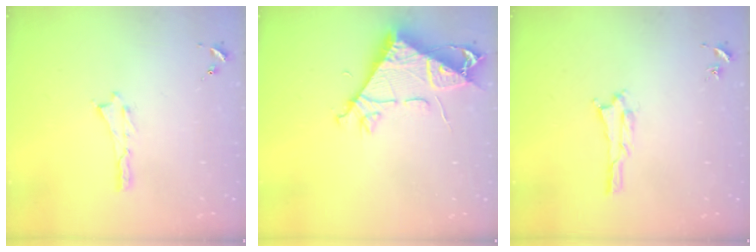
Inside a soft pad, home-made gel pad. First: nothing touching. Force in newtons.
{"total": 8.0, "press": 8.0, "slide": 0.7}
{"total": 1.7, "press": 1.7, "slide": 0.2}